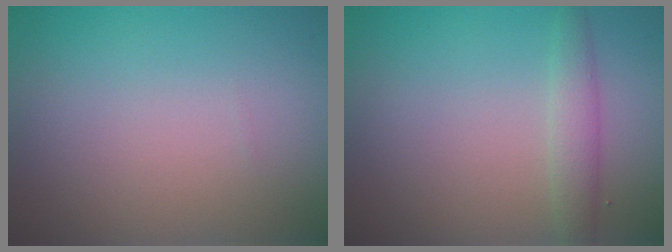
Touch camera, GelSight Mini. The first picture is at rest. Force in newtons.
{"total": 2.0, "press": 2.0, "slide": 0.2}